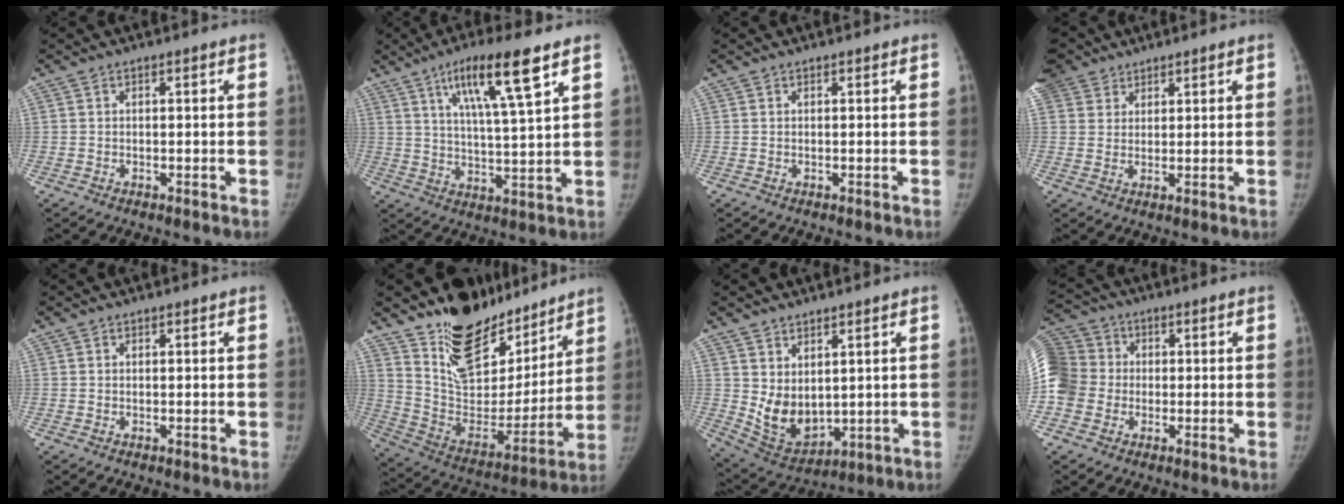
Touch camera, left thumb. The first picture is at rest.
{"total": 12.9, "force": [7.0, 1.5, 10.7], "torque": [-0.186, -0.028, 0.122]}
{"total": 0.0}
{"total": 11.3, "force": [7.0, 8.4, 3.0], "torque": [-0.074, 0.013, 0.139]}
{"total": 0.0}
{"total": 22.4, "force": [17.2, 10.9, 9.4], "torque": [-0.101, -0.109, 0.294]}
{"total": 9.1, "force": [2.6, 6.4, 6.0], "torque": [-0.075, -0.034, 0.075]}
{"total": 14.1, "force": [-0.6, 12.6, 6.3], "torque": [-0.150, 0.039, -0.014]}